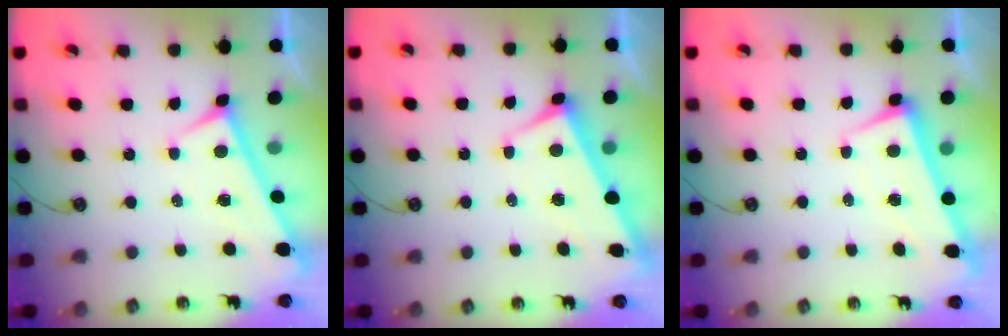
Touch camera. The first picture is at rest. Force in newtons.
{"total": 2.9, "press": 2.8, "slide": 0.9}
{"total": 1.5, "press": 0.4, "slide": 1.5}